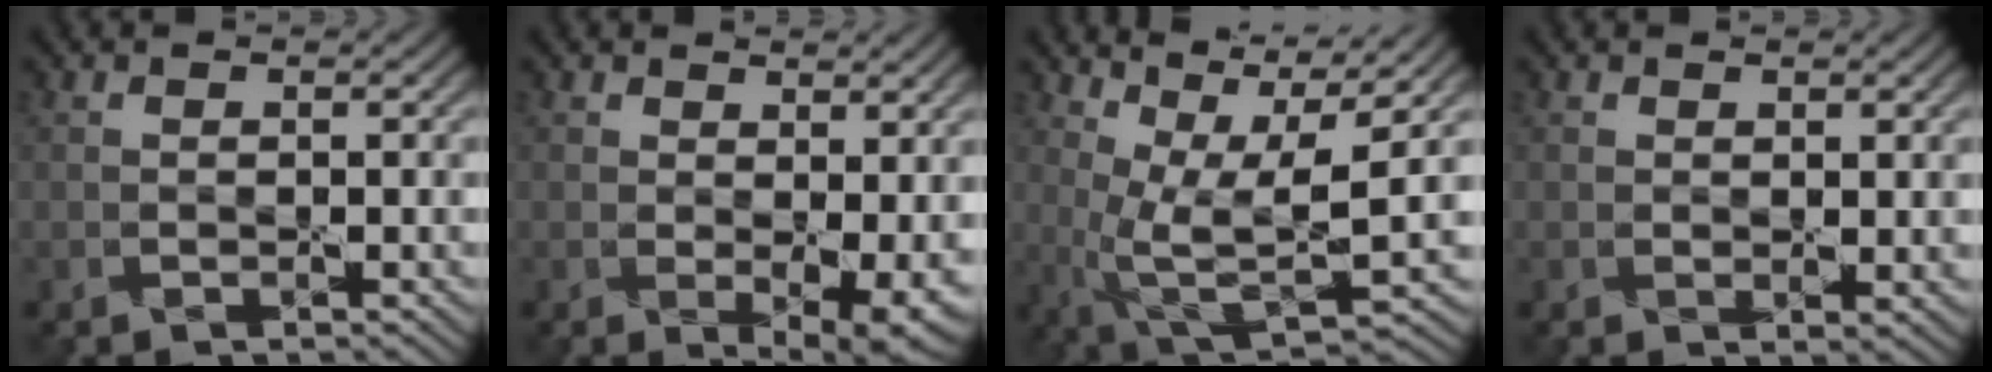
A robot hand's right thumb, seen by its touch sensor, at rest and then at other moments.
{"total": 5.3, "force": [0.9, 2.4, 4.7], "torque": [-0.077, -0.018, 0.027]}
{"total": 10.1, "force": [3.6, 3.3, 8.9], "torque": [-0.188, 0.004, 0.074]}
{"total": 1.2, "force": [0.8, 0.5, 0.9], "torque": [-0.016, -0.008, 0.018]}